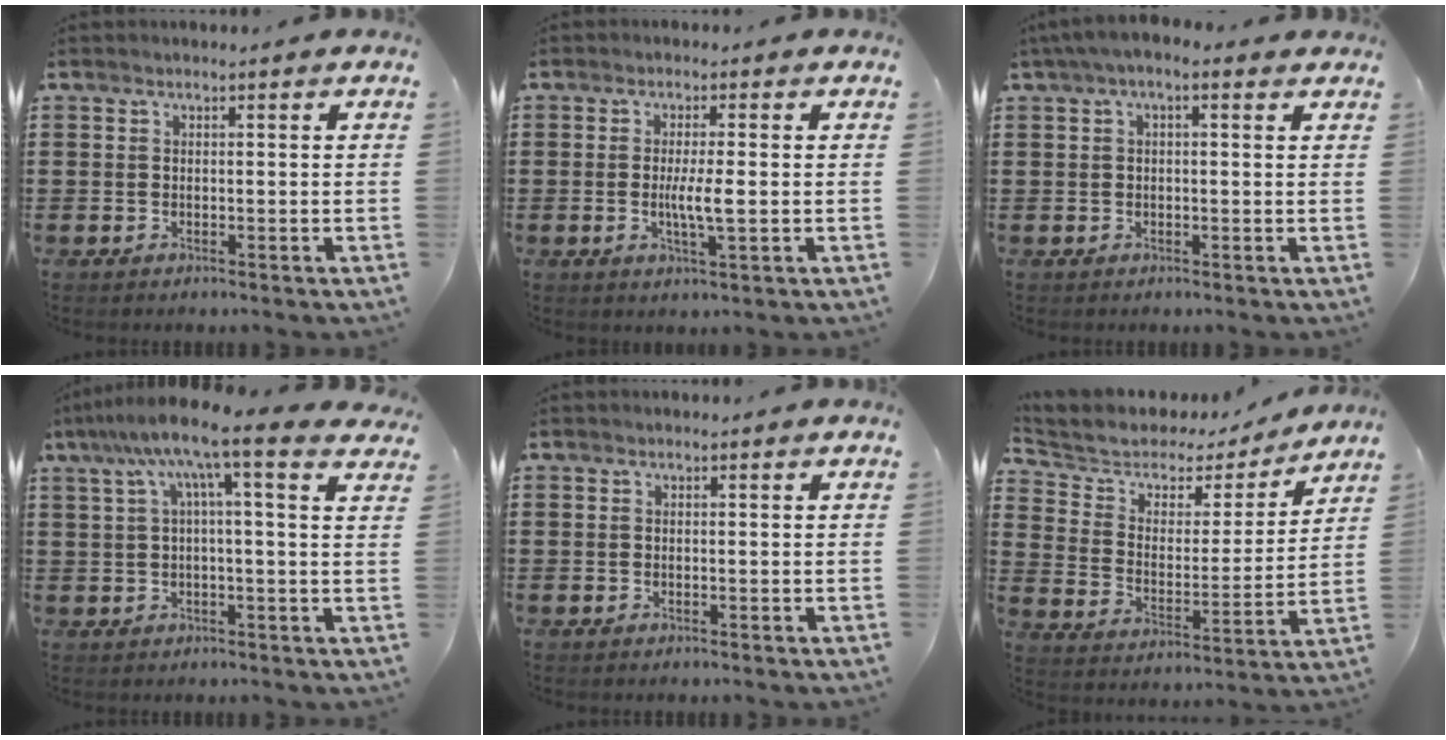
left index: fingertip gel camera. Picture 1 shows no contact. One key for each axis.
{"total": 4.2, "fx": -0.2, "fy": 0.5, "fz": 4.1, "tx": -0.080, "ty": -0.006, "tz": -0.007}
{"total": 2.4, "fx": 0.6, "fy": 0.8, "fz": 2.2, "tx": -0.040, "ty": 0.006, "tz": 0.008}
{"total": 8.8, "fx": 4.5, "fy": 0.5, "fz": 7.5, "tx": -0.156, "ty": -0.015, "tz": 0.073}
{"total": 0.0}
{"total": 4.7, "fx": 3.7, "fy": 2.8, "fz": 0.7, "tx": -0.049, "ty": -0.024, "tz": 0.057}